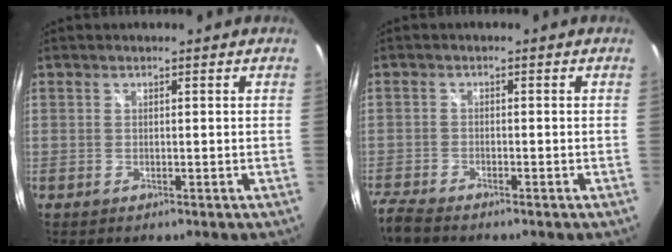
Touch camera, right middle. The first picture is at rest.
{"total": 4.2, "force": [-3.9, 0.6, 1.4], "torque": [-0.050, -0.018, -0.076]}